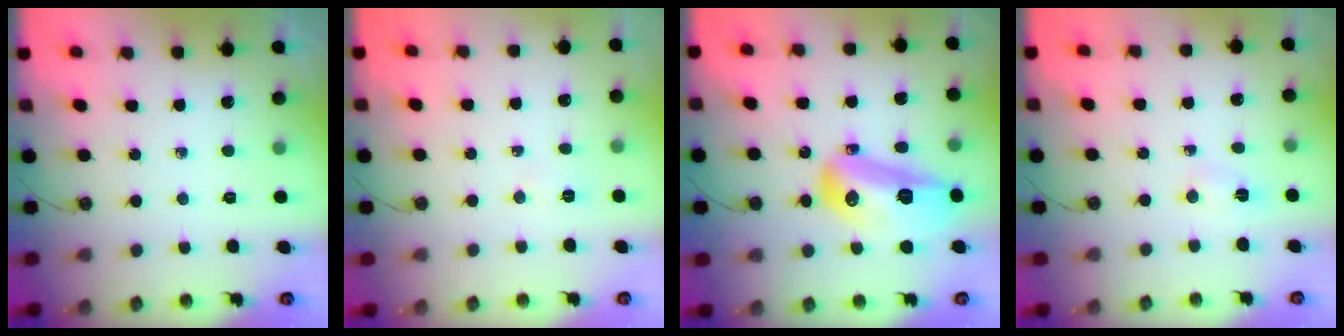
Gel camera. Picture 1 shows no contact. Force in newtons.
{"total": 2.8, "press": 2.6, "slide": 0.9}
{"total": 15.6, "press": 15.5, "slide": 1.6}
{"total": 2.5, "press": 2.4, "slide": 0.4}